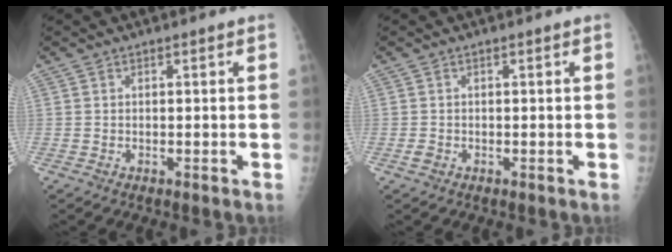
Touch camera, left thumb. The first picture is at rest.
{"total": 0.9, "force": [-0.3, 0.7, 0.4], "torque": [-0.007, 0.000, -0.005]}